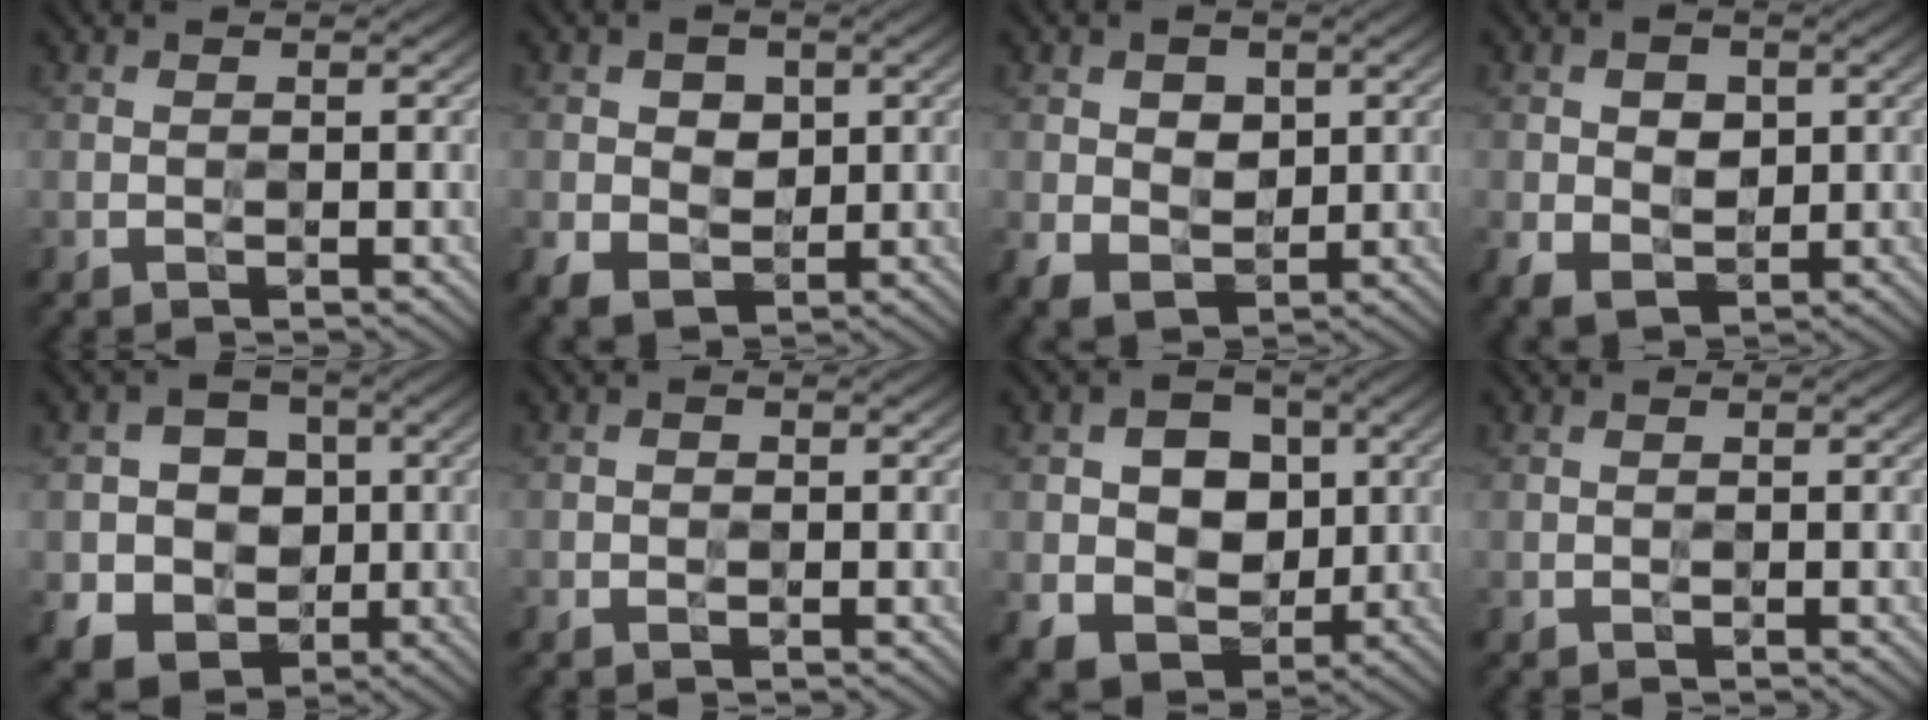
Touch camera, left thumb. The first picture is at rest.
{"total": 5.0, "force": [0.3, 4.1, 2.9], "torque": [-0.055, -0.003, 0.005]}
{"total": 5.1, "force": [0.7, 4.0, 3.2], "torque": [-0.064, -0.004, 0.015]}
{"total": 5.3, "force": [0.1, 4.1, 3.4], "torque": [-0.063, -0.004, 0.003]}
{"total": 9.3, "force": [-0.8, 8.4, 4.0], "torque": [-0.090, -0.009, -0.034]}
{"total": 0.6, "force": [-0.1, 0.5, 0.3], "torque": [-0.003, -0.002, -0.003]}
{"total": 9.0, "force": [0.1, 7.3, 5.2], "torque": [-0.105, -0.009, -0.006]}
{"total": 0.6, "force": [0.4, 0.5, 0.0], "torque": [0.004, -0.001, 0.007]}